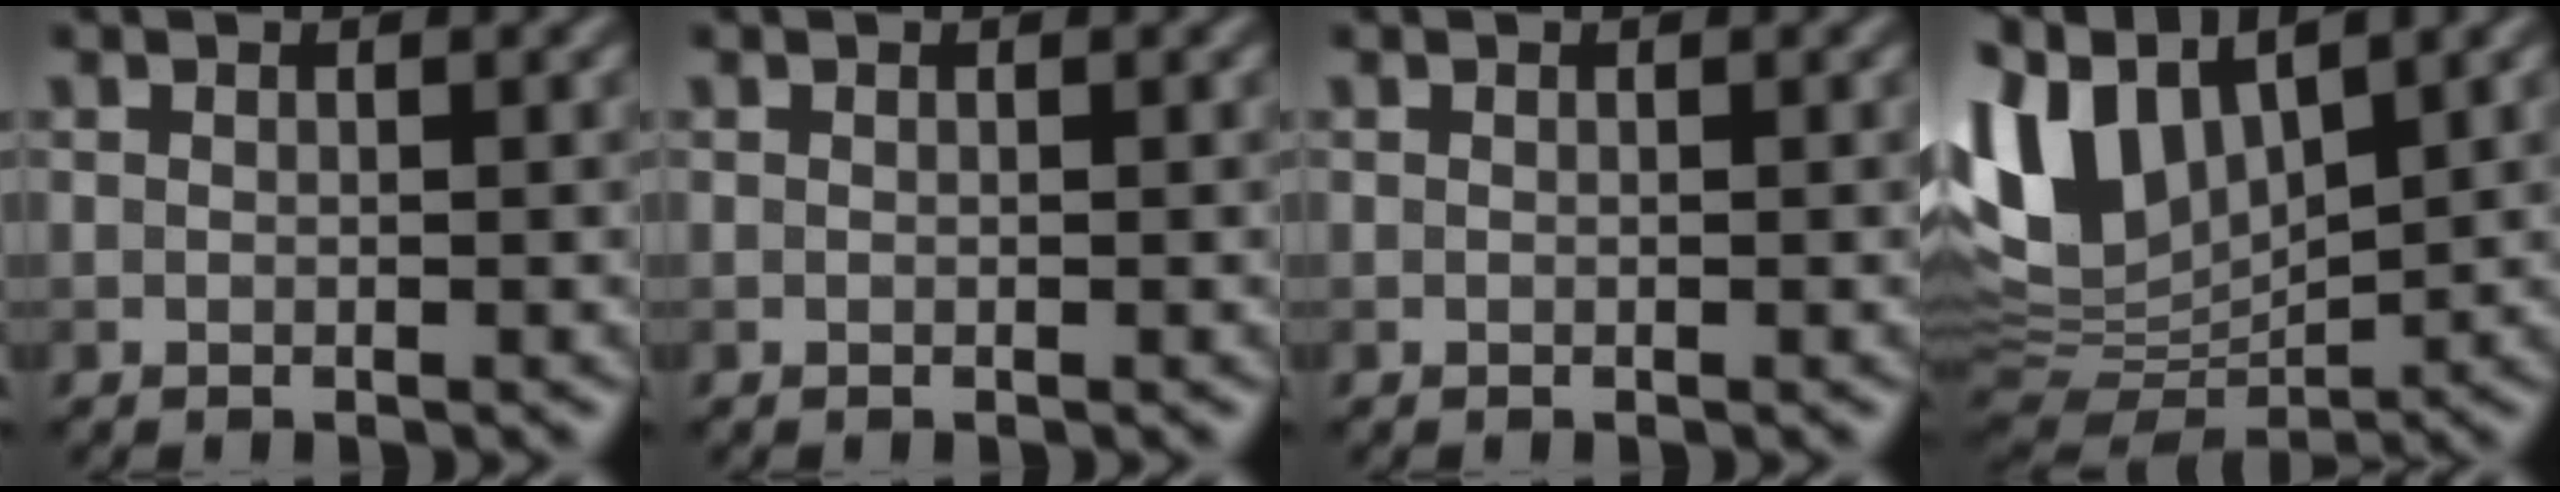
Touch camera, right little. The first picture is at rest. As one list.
[{"total": 0.0}, {"total": 0.0}, {"total": 10.4, "force": [4.8, 5.4, 7.5], "torque": [-0.181, 0.013, 0.092]}]